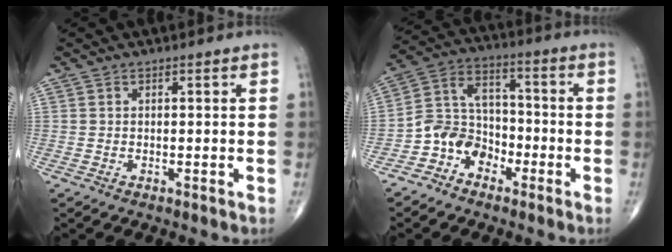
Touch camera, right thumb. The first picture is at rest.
{"total": 9.0, "force": [-4.8, 6.9, 3.2], "torque": [-0.035, 0.061, -0.101]}